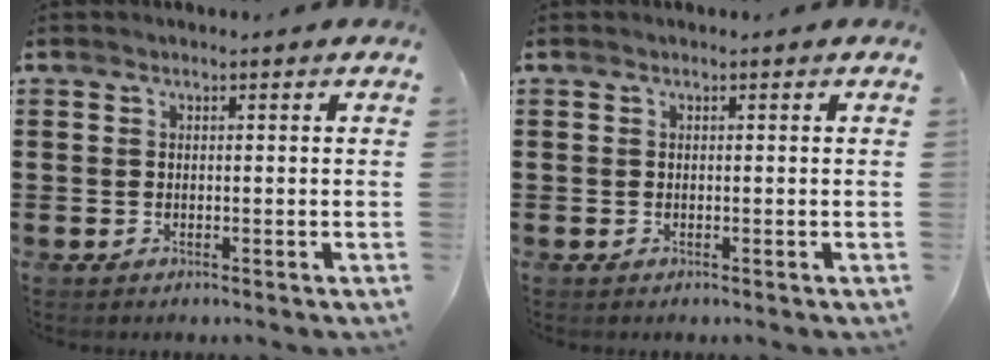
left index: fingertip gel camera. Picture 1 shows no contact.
{"total": 0.0}